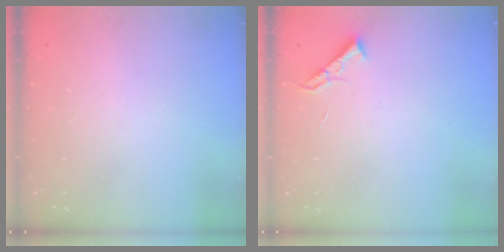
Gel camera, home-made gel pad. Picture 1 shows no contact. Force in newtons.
{"total": 4.3, "press": 4.2, "slide": 0.7}